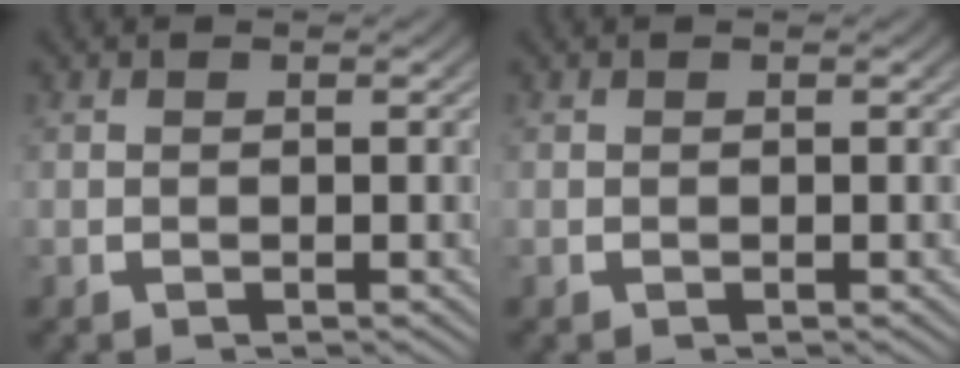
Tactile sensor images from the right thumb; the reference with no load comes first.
{"total": 0.0}